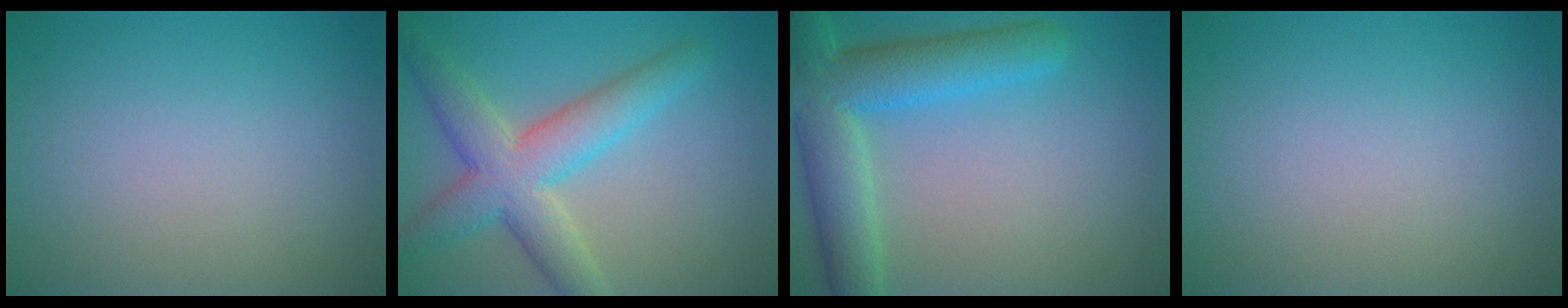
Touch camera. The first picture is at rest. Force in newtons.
{"total": 6.9, "press": 6.8, "slide": 0.2}
{"total": 7.9, "press": 7.9, "slide": 0.3}
{"total": 0.0}